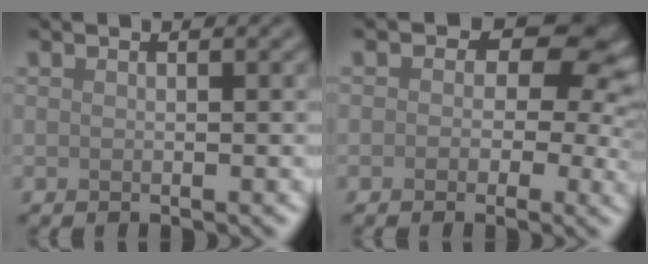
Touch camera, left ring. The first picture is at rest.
{"total": 7.9, "force": [1.4, 6.0, 5.0], "torque": [-0.013, 0.017, -0.007]}